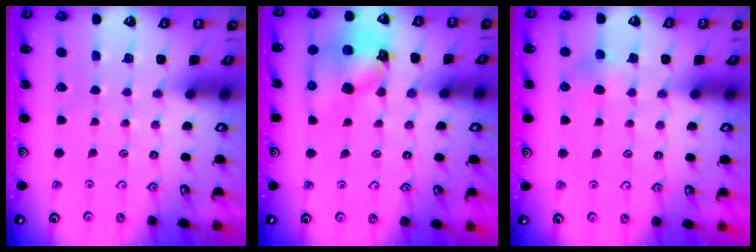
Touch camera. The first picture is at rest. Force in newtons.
{"total": 13.7, "press": 13.6, "slide": 2.1}
{"total": 4.6, "press": 4.5, "slide": 0.9}